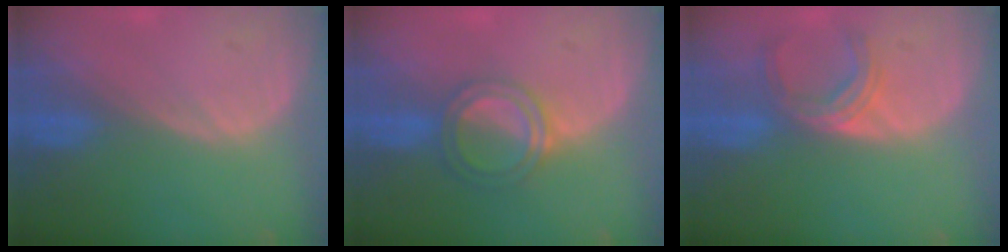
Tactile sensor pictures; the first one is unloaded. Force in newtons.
{"total": 5.1, "press": 4.7, "slide": 2.1}
{"total": 4.9, "press": 4.6, "slide": 1.6}